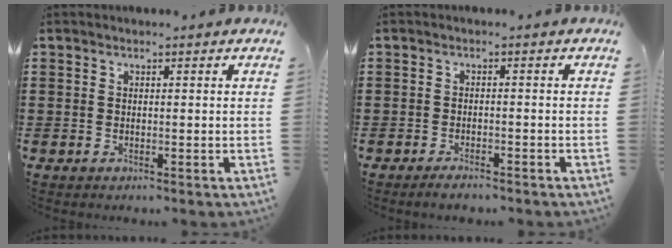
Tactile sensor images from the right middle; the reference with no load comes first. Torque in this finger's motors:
{"motor_torque": [-0.01, 0.01, -0.03, 0.00]}